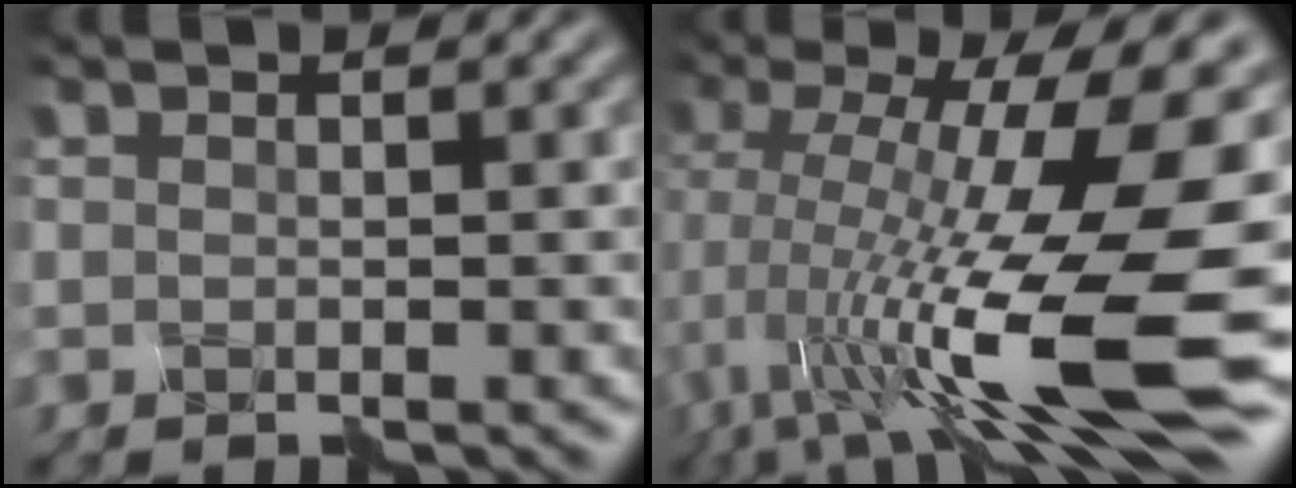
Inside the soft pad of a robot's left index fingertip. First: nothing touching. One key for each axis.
{"total": 16.8, "fx": -3.5, "fy": 5.2, "fz": 15.6, "tx": -0.279, "ty": -0.001, "tz": -0.062}